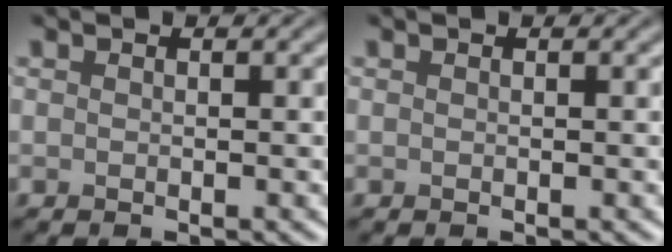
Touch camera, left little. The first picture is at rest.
{"total": 0.0}